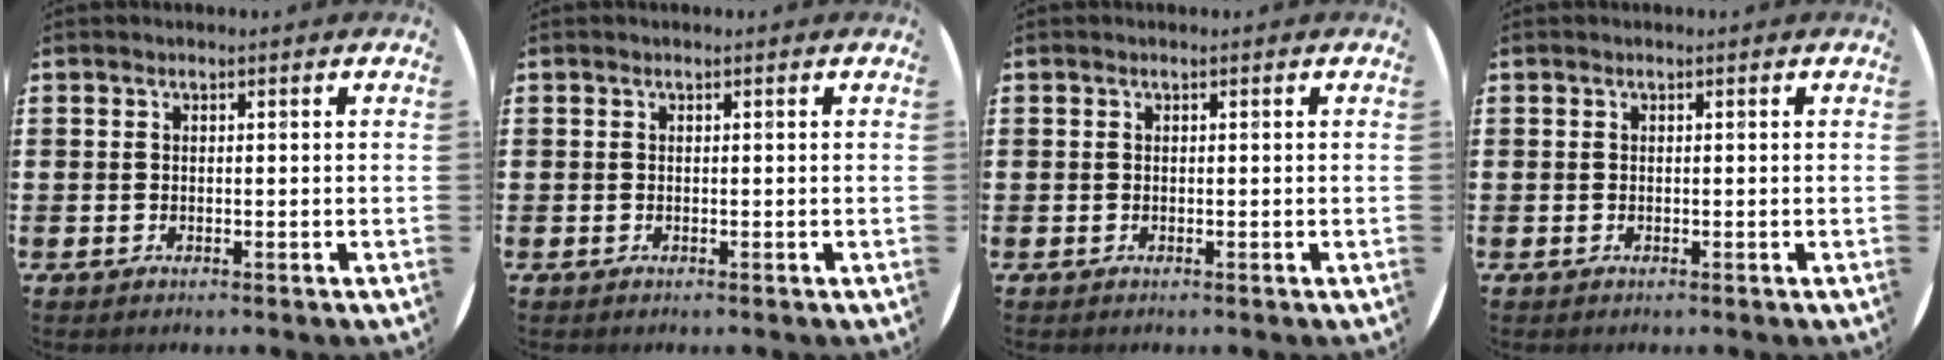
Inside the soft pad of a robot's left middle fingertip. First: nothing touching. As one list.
[{"total": 0.0}, {"total": 0.0}, {"total": 0.0}]